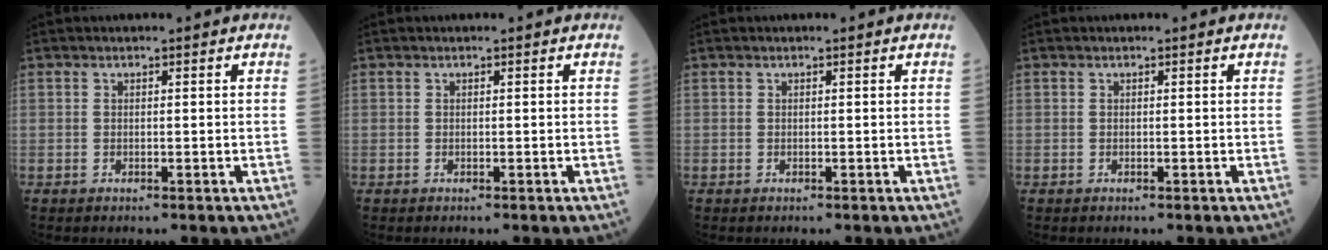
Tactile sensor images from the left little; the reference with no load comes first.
{"total": 0.0}
{"total": 0.0}
{"total": 0.0}